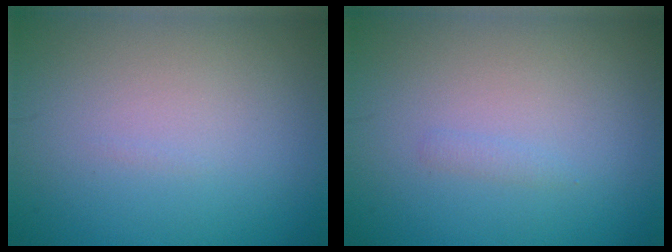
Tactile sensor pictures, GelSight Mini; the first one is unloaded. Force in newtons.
{"total": 0.6, "press": 0.6, "slide": 0.1}